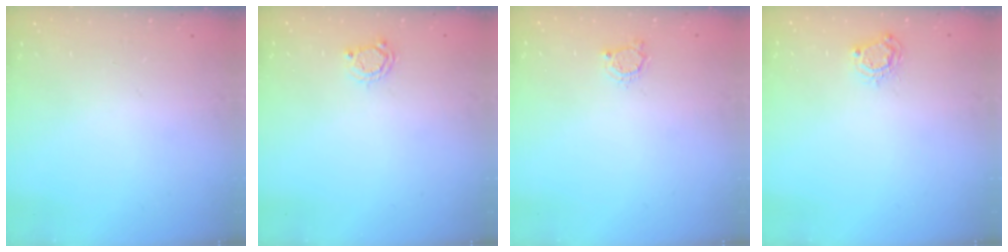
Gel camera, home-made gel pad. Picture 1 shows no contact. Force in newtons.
{"total": 4.2, "press": 4.2, "slide": 0.6}
{"total": 3.7, "press": 3.7, "slide": 0.6}
{"total": 5.5, "press": 5.5, "slide": 0.4}